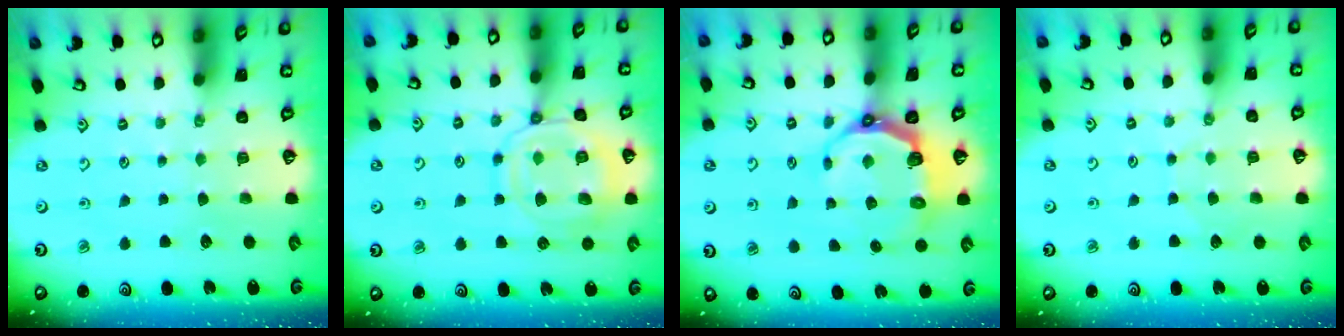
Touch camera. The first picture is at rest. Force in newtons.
{"total": 13.4, "press": 13.3, "slide": 1.1}
{"total": 8.7, "press": 7.1, "slide": 5.0}
{"total": 3.9, "press": 3.9, "slide": 0.5}